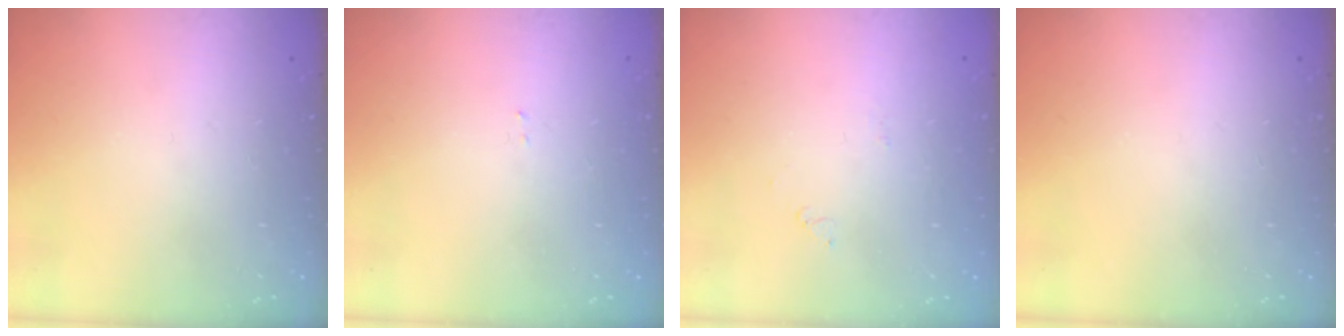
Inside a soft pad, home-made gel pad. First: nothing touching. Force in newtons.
{"total": 1.5, "press": 1.5, "slide": 0.2}
{"total": 1.7, "press": 1.7, "slide": 0.2}
{"total": 0.0}